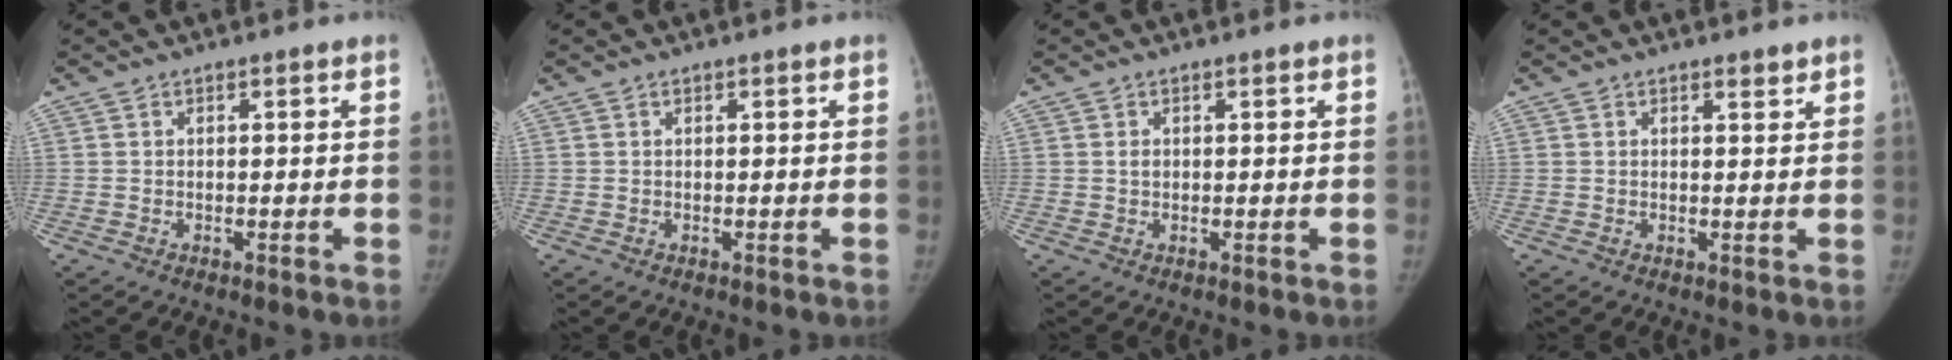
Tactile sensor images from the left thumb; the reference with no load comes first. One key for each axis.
{"total": 0.0}
{"total": 0.8, "fx": 0.2, "fy": 0.6, "fz": 0.5, "tx": -0.007, "ty": 0.001, "tz": 0.004}
{"total": 1.3, "fx": 1.1, "fy": 0.4, "fz": 0.6, "tx": -0.005, "ty": -0.009, "tz": 0.017}